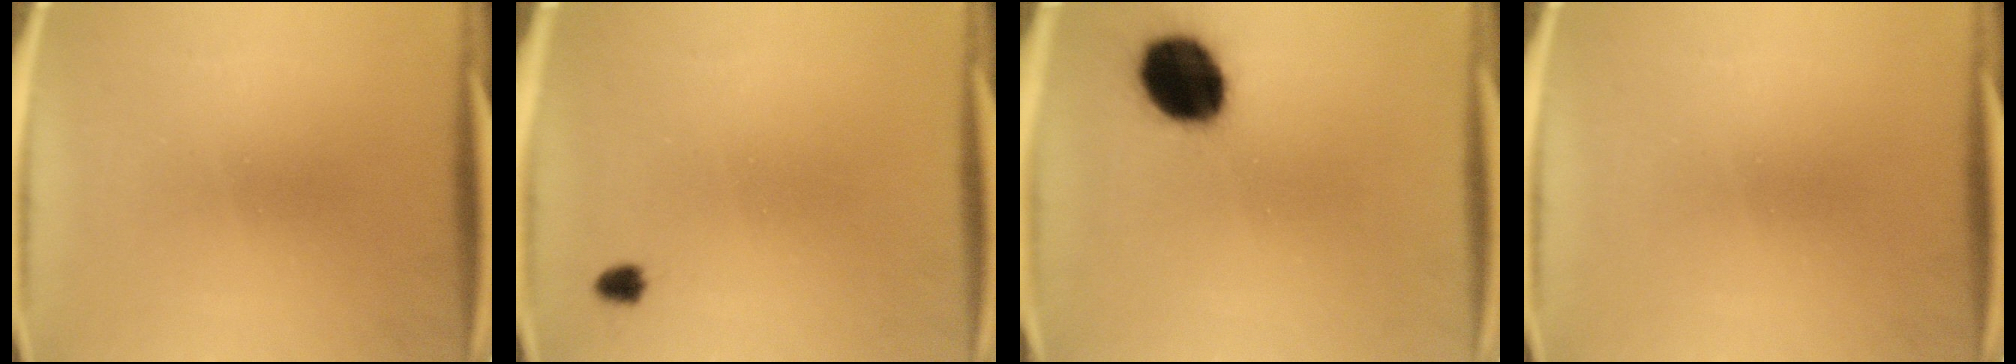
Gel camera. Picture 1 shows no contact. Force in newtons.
{"total": 1.5}
{"total": 15.5}
{"total": 0.0}